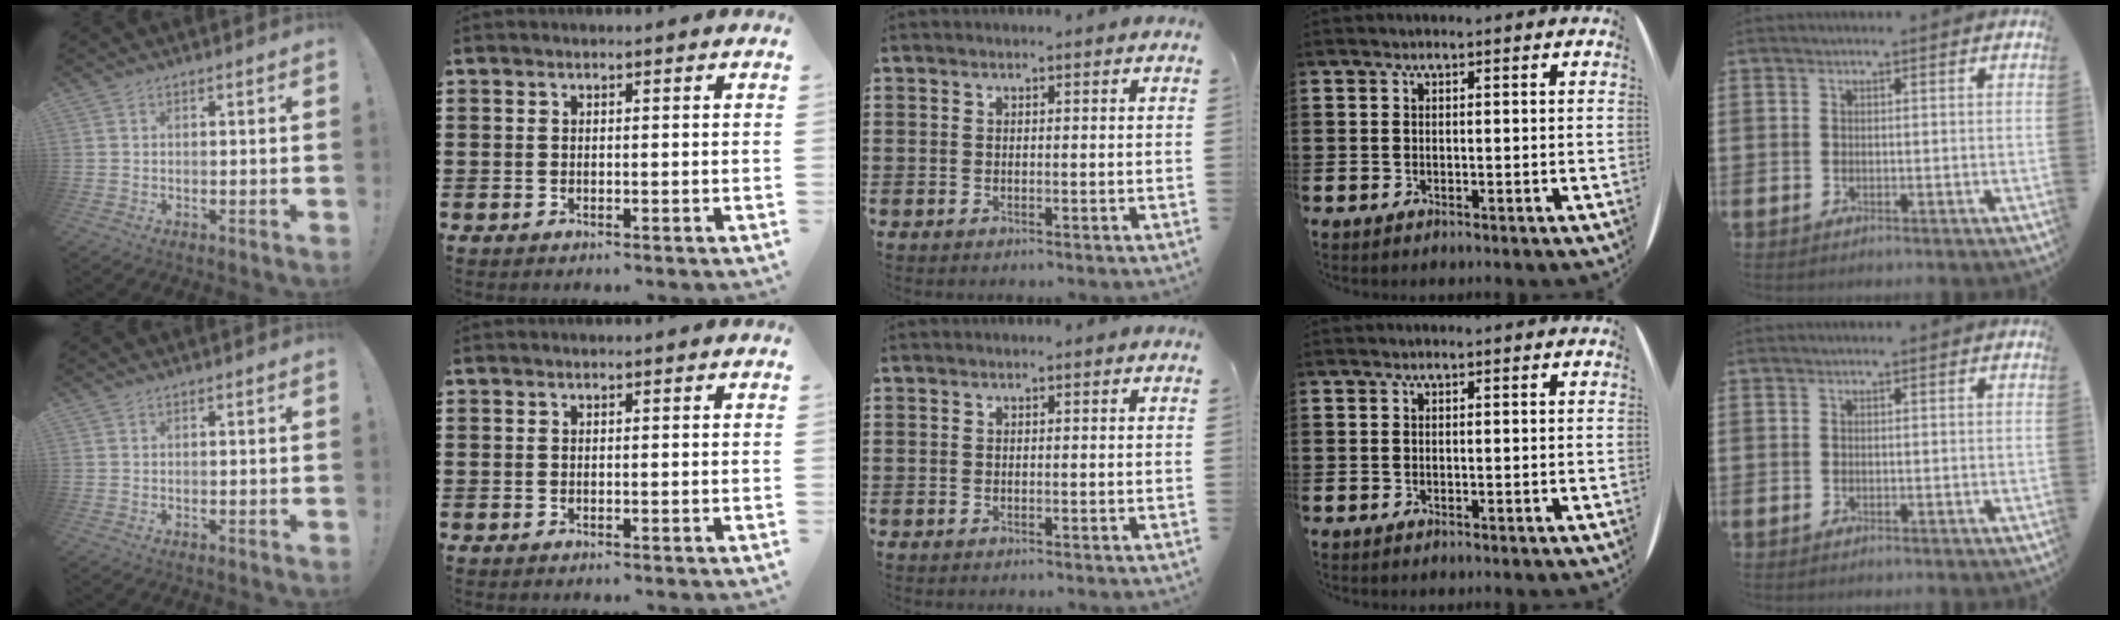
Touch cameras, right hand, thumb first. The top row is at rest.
{}